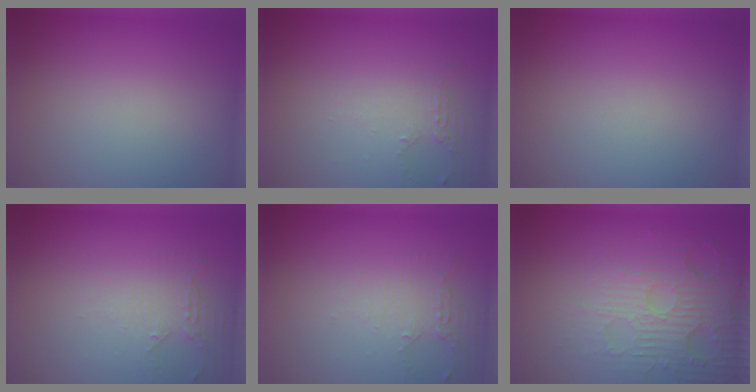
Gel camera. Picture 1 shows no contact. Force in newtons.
{"total": 1.7, "press": 1.7, "slide": 0.3}
{"total": 0.0}
{"total": 2.0, "press": 1.6, "slide": 1.1}
{"total": 2.0, "press": 1.6, "slide": 1.1}
{"total": 5.7, "press": 3.6, "slide": 4.4}